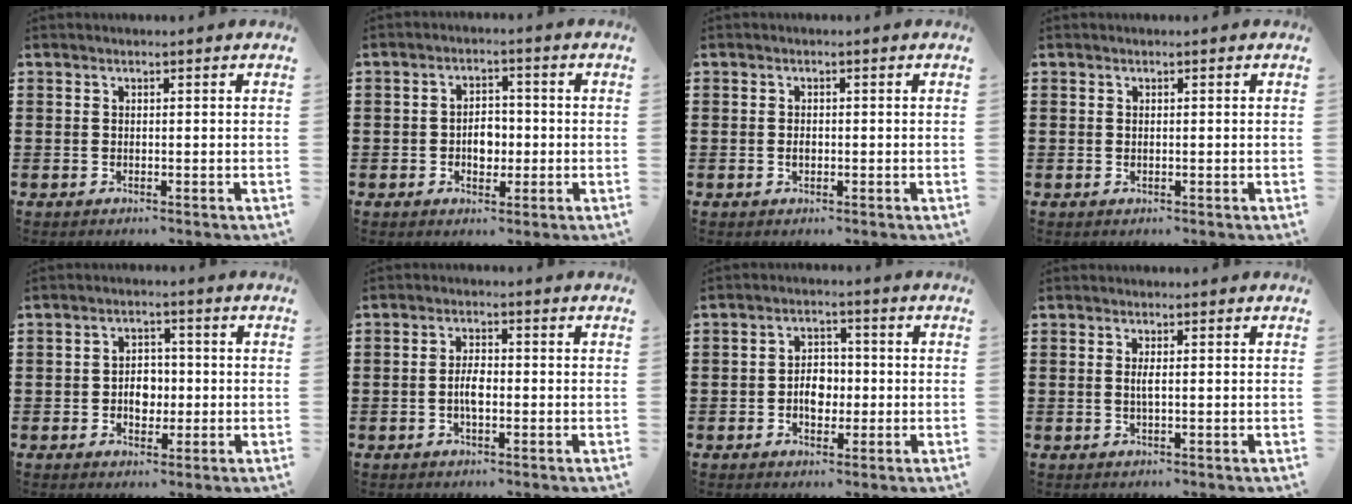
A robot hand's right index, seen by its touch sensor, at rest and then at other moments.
{"total": 3.6, "force": [-0.7, 2.5, 2.5], "torque": [-0.043, 0.002, -0.018]}
{"total": 1.1, "force": [-0.2, 0.7, 0.8], "torque": [-0.017, 0.002, -0.004]}
{"total": 0.0}
{"total": 3.8, "force": [-0.6, 2.8, 2.4], "torque": [-0.035, 0.000, -0.018]}
{"total": 3.2, "force": [-0.6, 1.3, 2.9], "torque": [-0.061, 0.001, -0.013]}
{"total": 4.1, "force": [-0.7, 2.9, 2.8], "torque": [-0.041, 0.001, -0.019]}
{"total": 1.4, "force": [0.1, 0.1, 1.4], "torque": [-0.027, -0.002, 0.001]}